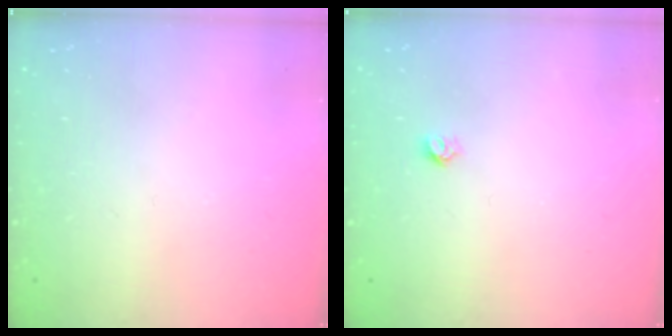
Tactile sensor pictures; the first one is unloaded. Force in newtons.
{"total": 3.6, "press": 3.6, "slide": 0.3}